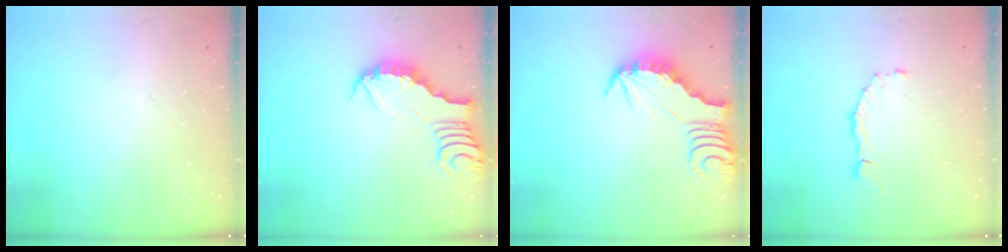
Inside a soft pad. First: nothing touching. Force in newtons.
{"total": 2.7, "press": 2.7, "slide": 0.1}
{"total": 2.8, "press": 2.8, "slide": 0.3}
{"total": 1.6, "press": 1.6, "slide": 0.3}